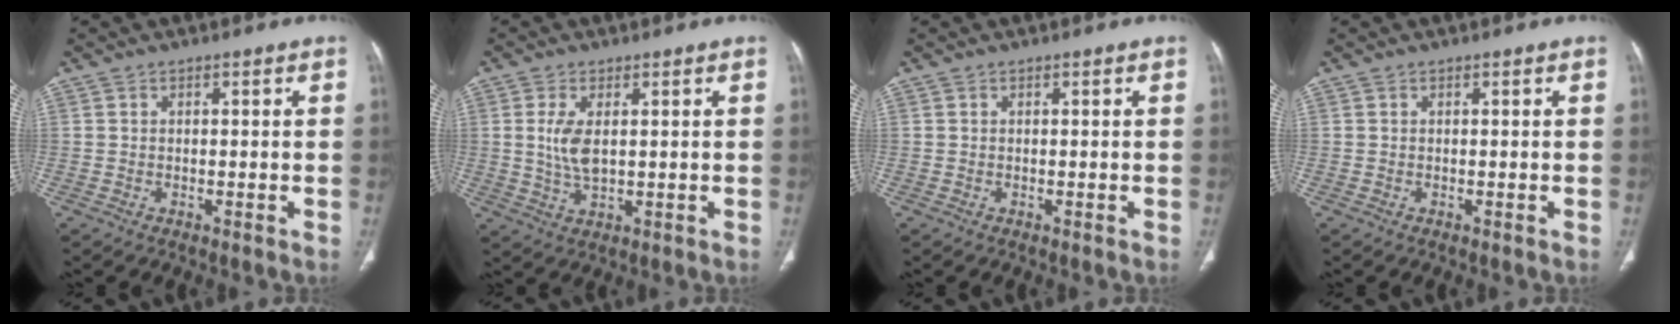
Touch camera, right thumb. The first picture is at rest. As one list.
[{"total": 5.5, "force": [0.9, 2.6, 4.8], "torque": [-0.104, -0.008, 0.022]}, {"total": 0.0}, {"total": 0.0}]